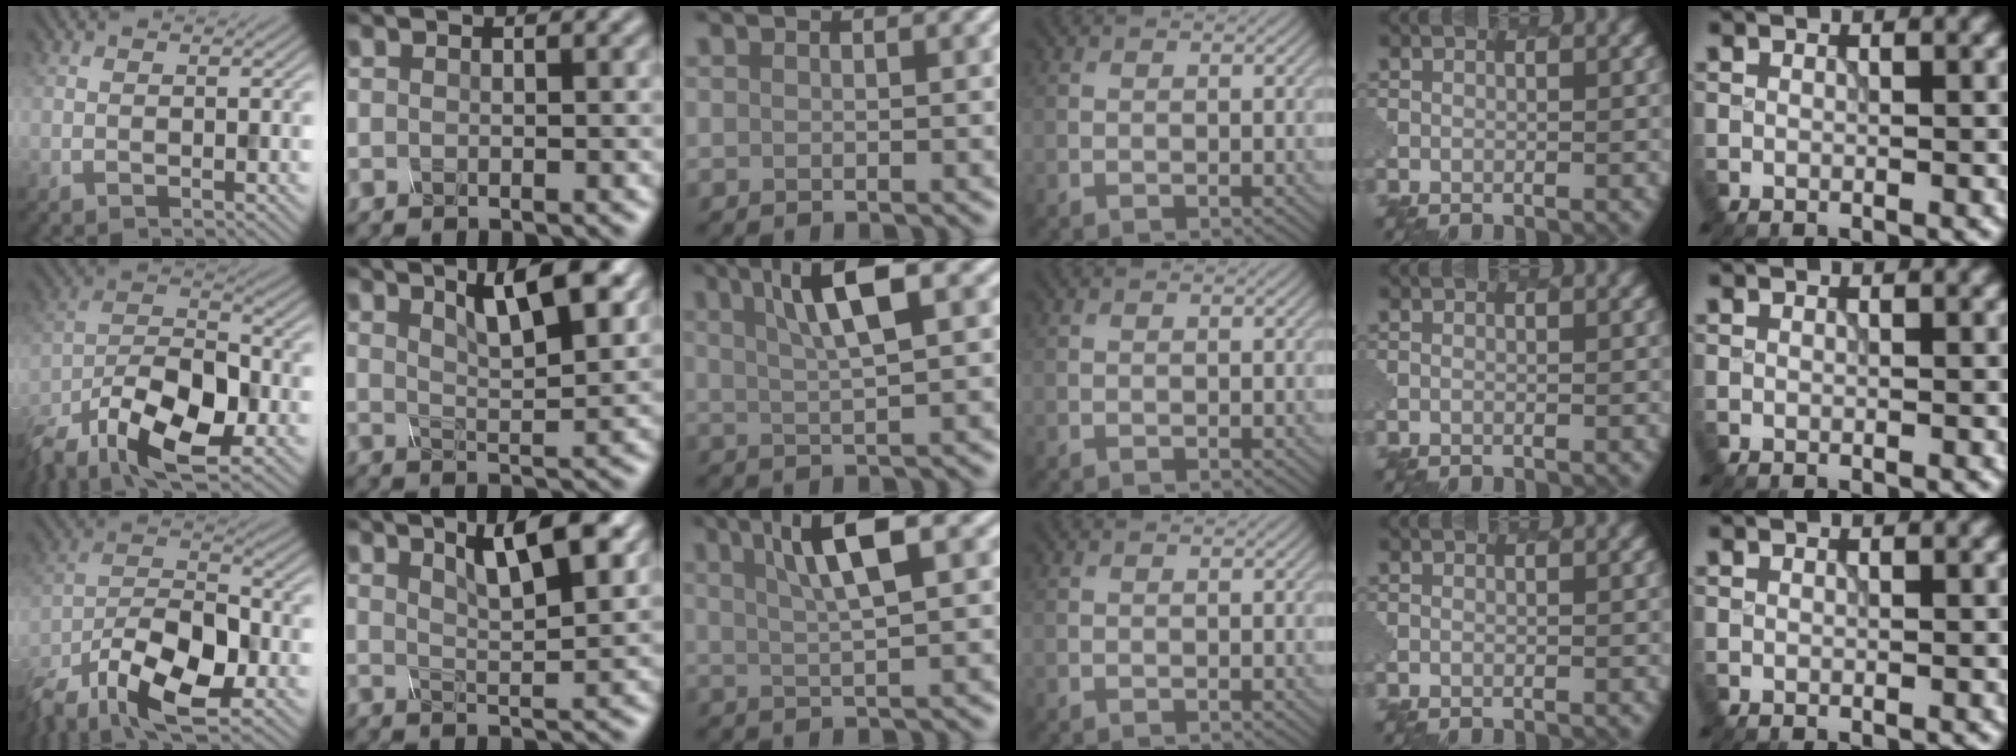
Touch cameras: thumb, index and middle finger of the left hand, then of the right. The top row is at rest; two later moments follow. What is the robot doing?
{"motion": "twist", "object": "rubiks cube"}